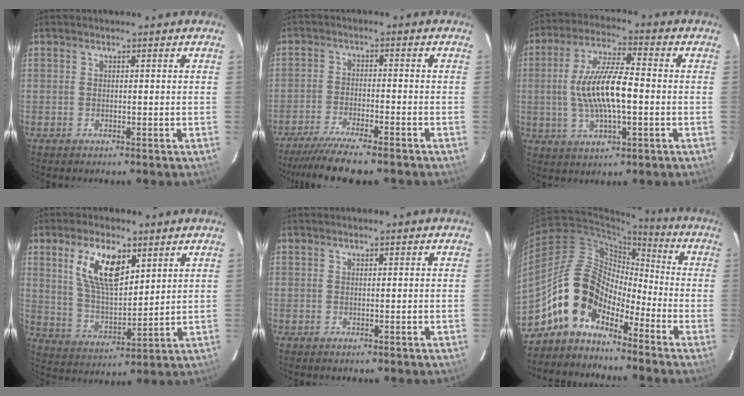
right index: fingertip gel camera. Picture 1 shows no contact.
{"total": 11.4, "force": [-9.8, 1.0, 5.7], "torque": [-0.130, -0.029, -0.162]}
{"total": 12.7, "force": [-1.0, 3.6, 12.1], "torque": [-0.237, 0.005, -0.016]}
{"total": 12.7, "force": [6.0, 5.7, 9.6], "torque": [-0.177, 0.009, 0.122]}
{"total": 0.0}
{"total": 11.1, "force": [-7.6, 6.4, 4.9], "torque": [-0.086, 0.034, -0.152]}